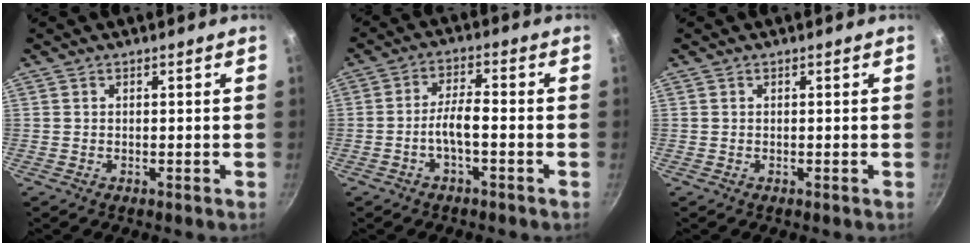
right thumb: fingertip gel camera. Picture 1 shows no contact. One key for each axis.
{"total": 5.2, "fx": -2.0, "fy": 1.6, "fz": 4.6, "tx": -0.091, "ty": 0.027, "tz": -0.043}
{"total": 0.0}